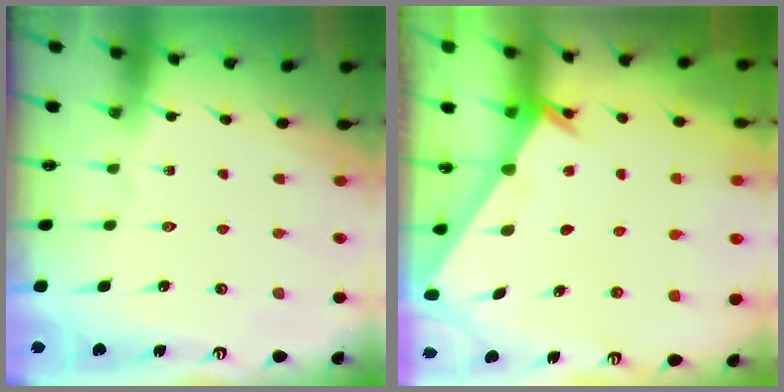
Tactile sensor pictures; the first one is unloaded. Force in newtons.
{"total": 2.4, "press": 2.4, "slide": 0.2}